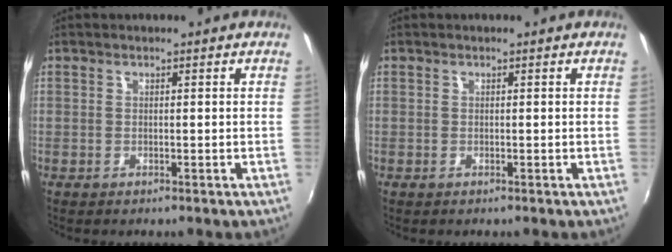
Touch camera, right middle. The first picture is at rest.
{"total": 0.0}